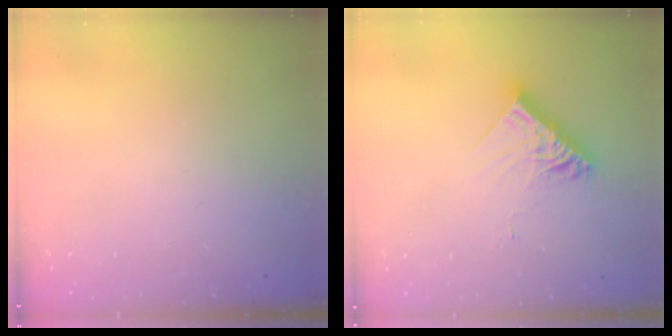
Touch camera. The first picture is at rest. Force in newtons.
{"total": 12.1, "press": 12.0, "slide": 1.1}